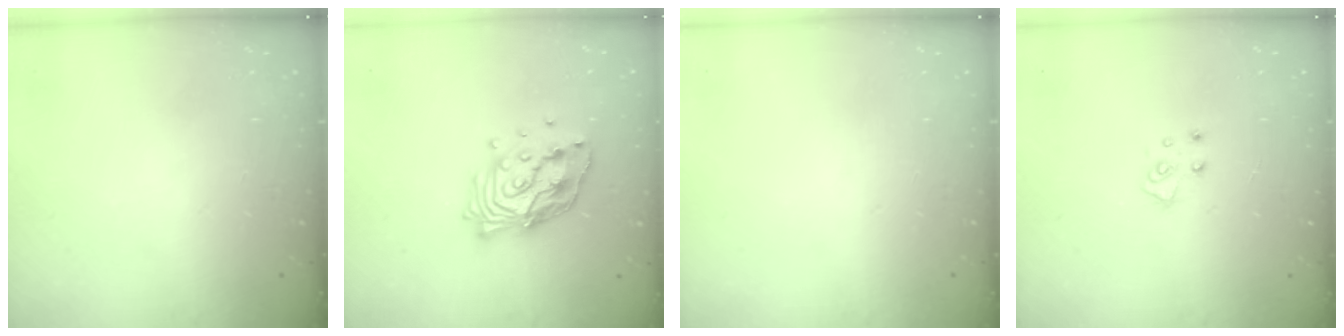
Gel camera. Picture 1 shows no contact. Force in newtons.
{"total": 14.9, "press": 14.8, "slide": 1.1}
{"total": 0.0}
{"total": 4.9, "press": 4.9, "slide": 0.5}